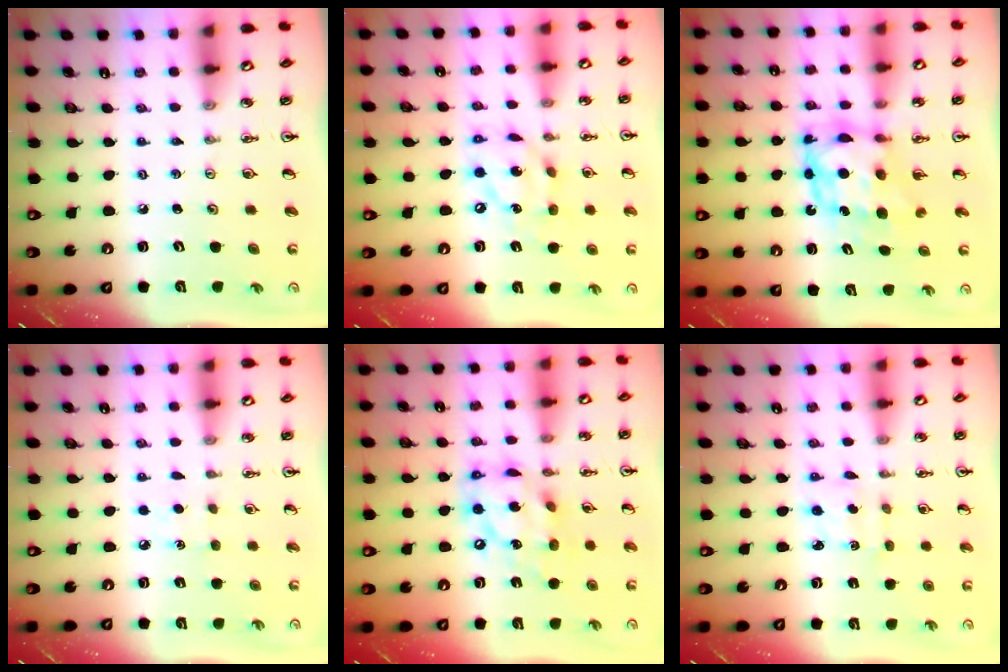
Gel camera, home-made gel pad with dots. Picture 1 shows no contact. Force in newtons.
{"total": 12.7, "press": 12.7, "slide": 1.5}
{"total": 8.5, "press": 8.5, "slide": 0.6}
{"total": 4.9, "press": 4.9, "slide": 0.6}
{"total": 14.7, "press": 14.6, "slide": 1.2}
{"total": 2.2, "press": 2.1, "slide": 0.6}